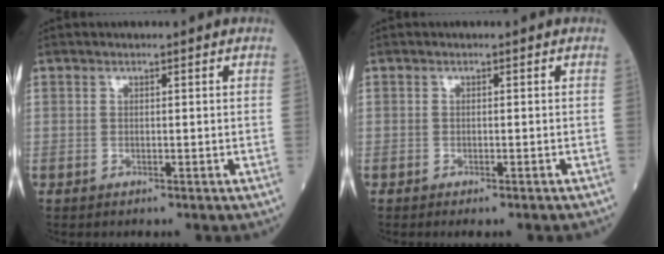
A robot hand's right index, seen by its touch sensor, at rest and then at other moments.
{"total": 2.2, "force": [-1.9, 0.2, 1.1], "torque": [-0.009, -0.005, -0.026]}